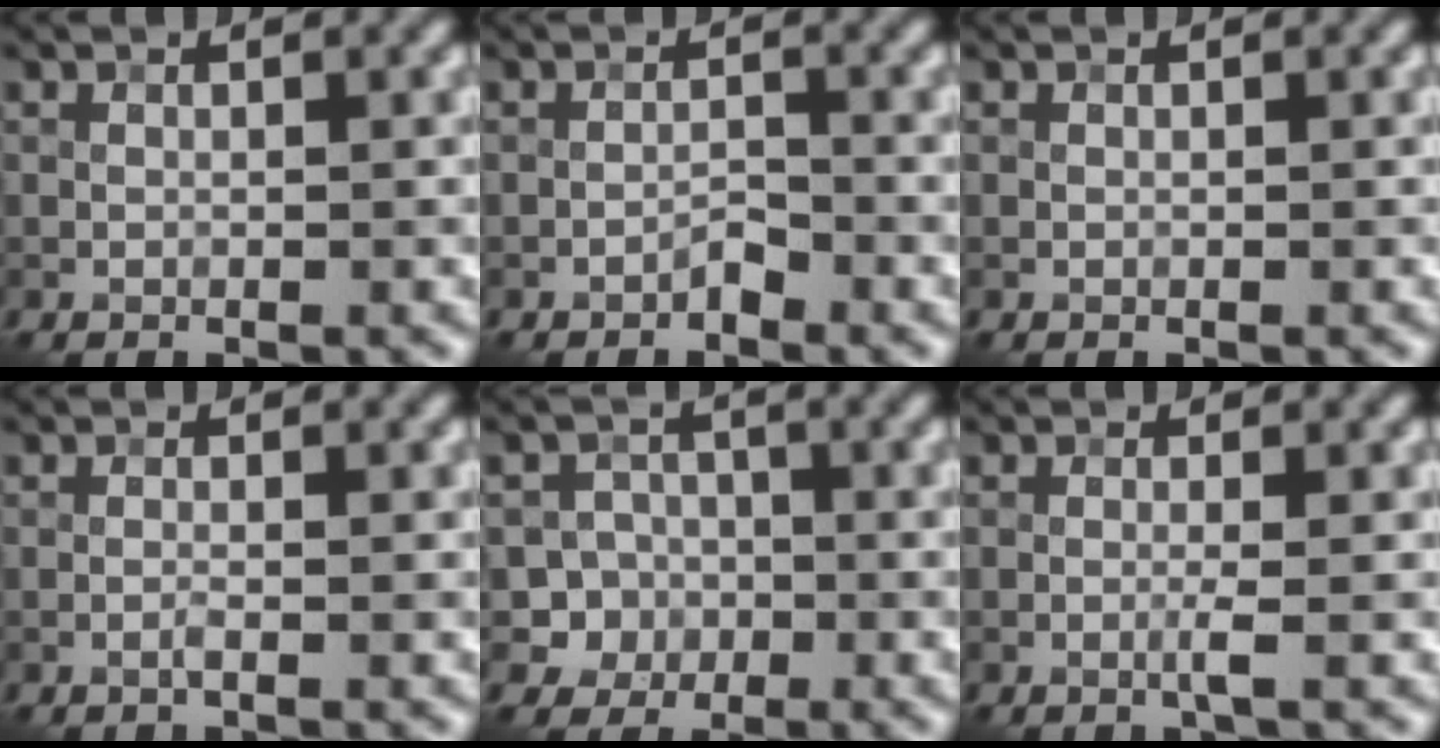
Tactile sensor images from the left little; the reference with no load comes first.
{"total": 1.0, "force": [-0.8, 0.3, 0.5], "torque": [-0.007, 0.005, -0.015]}
{"total": 0.0}
{"total": 0.6, "force": [-0.3, 0.0, 0.5], "torque": [-0.012, 0.001, -0.009]}
{"total": 4.3, "force": [-1.5, 4.0, 0.4], "torque": [0.028, 0.002, -0.039]}
{"total": 1.0, "force": [-0.3, 0.0, 1.0], "torque": [-0.021, 0.000, -0.010]}